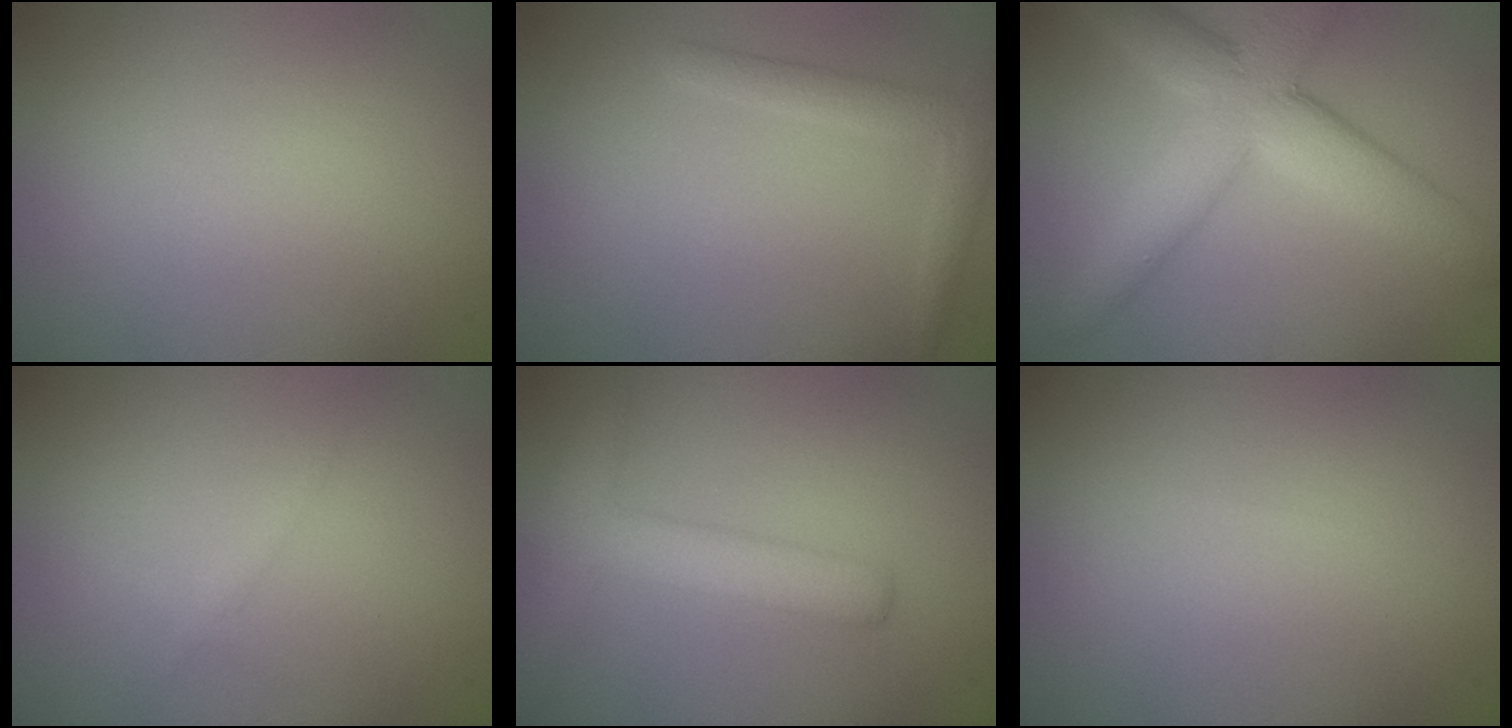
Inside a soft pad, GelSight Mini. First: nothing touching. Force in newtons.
{"total": 2.3, "press": 2.2, "slide": 0.2}
{"total": 7.5, "press": 7.5, "slide": 0.6}
{"total": 0.8, "press": 0.8, "slide": 0.0}
{"total": 4.3, "press": 4.3, "slide": 0.3}
{"total": 0.0}